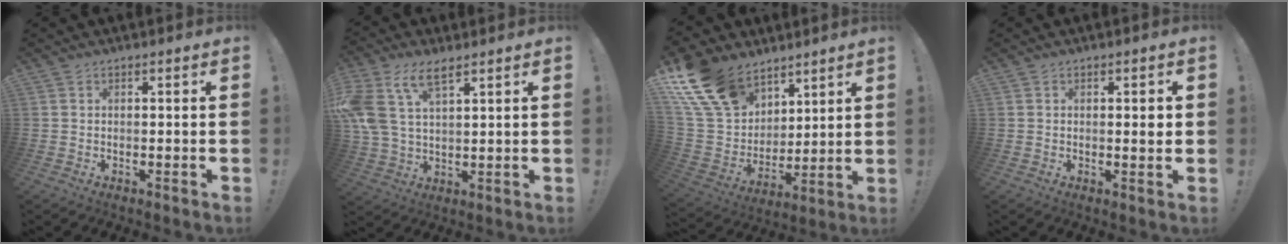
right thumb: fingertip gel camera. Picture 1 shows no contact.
{"total": 11.5, "force": [6.6, 5.4, 7.7], "torque": [-0.172, -0.021, 0.123]}
{"total": 19.1, "force": [12.2, 12.8, 7.4], "torque": [-0.155, -0.069, 0.251]}
{"total": 2.1, "force": [0.4, 0.4, 2.0], "torque": [-0.031, 0.000, 0.002]}